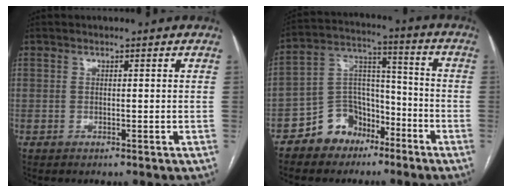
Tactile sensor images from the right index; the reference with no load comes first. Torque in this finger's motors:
{"motor_torque": [0.07, 0.03, -0.17, -0.06]}